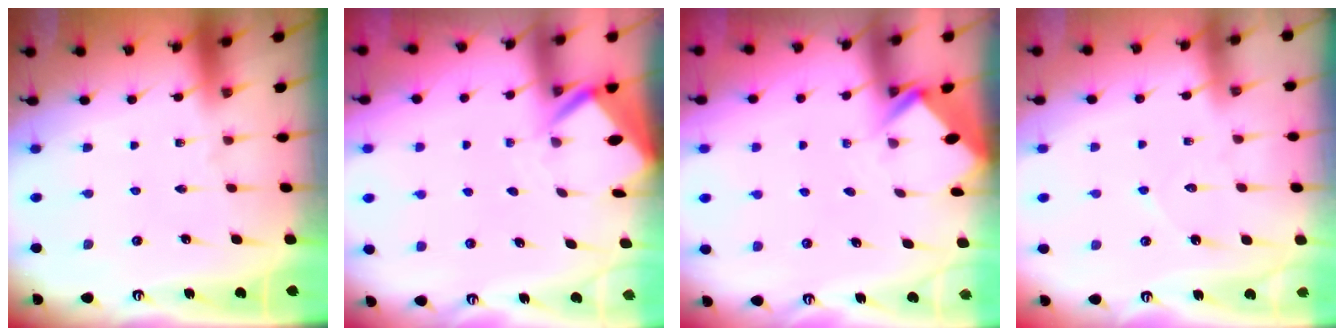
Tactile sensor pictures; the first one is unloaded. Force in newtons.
{"total": 3.2, "press": 3.2, "slide": 0.3}
{"total": 2.7, "press": 2.7, "slide": 0.2}
{"total": 5.1, "press": 5.1, "slide": 0.5}